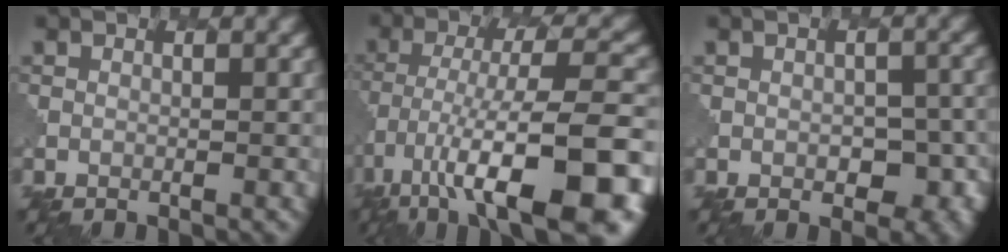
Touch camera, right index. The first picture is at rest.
{"total": 14.2, "force": [-7.2, 4.9, 11.2], "torque": [-0.191, 0.012, -0.105]}
{"total": 5.3, "force": [-1.9, 3.2, 3.7], "torque": [-0.037, 0.004, -0.008]}